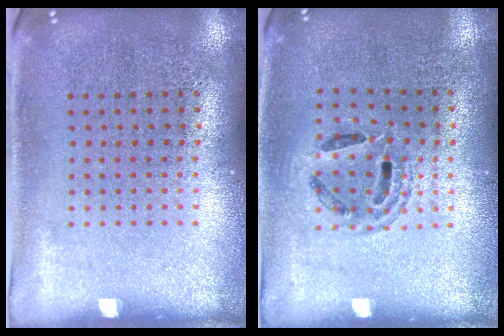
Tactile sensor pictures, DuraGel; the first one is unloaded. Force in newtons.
{"total": 1.2, "press": 1.1, "slide": 0.4}